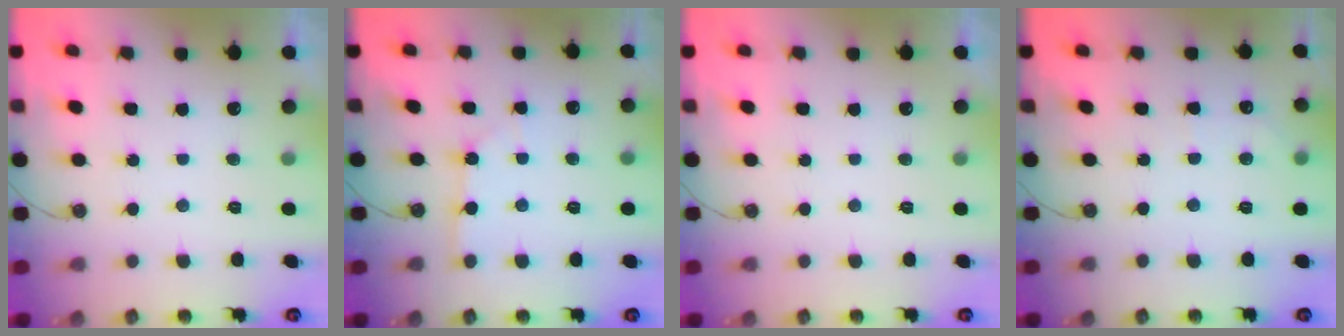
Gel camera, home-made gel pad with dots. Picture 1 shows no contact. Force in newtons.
{"total": 1.9, "press": 1.9, "slide": 0.1}
{"total": 0.0}
{"total": 4.1, "press": 4.0, "slide": 0.6}